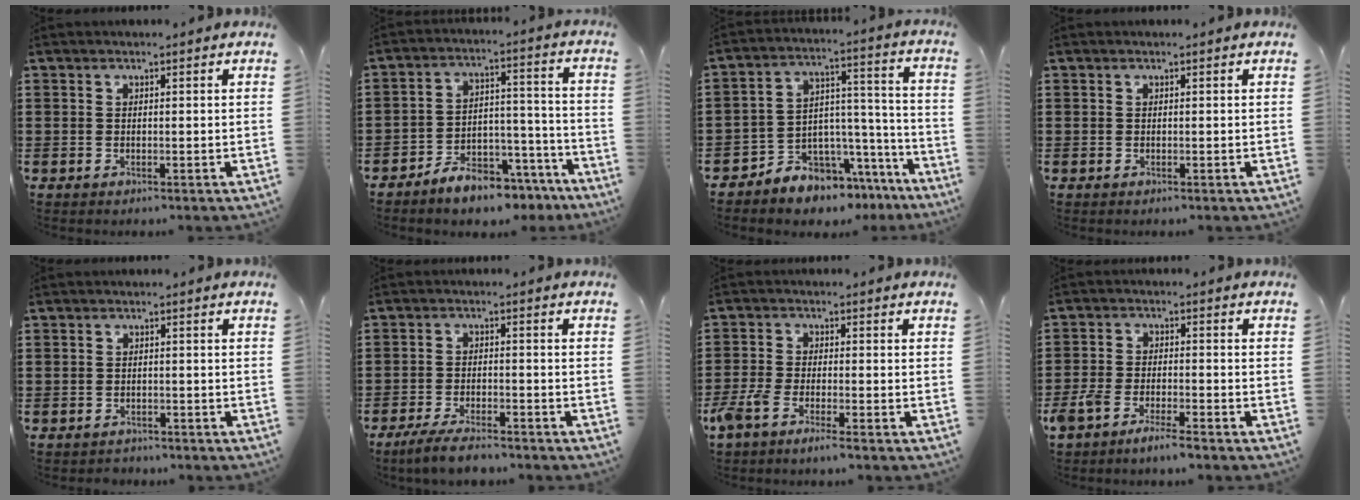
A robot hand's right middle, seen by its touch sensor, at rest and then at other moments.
{"total": 7.1, "force": [-6.5, 1.9, 1.9], "torque": [-0.031, 0.024, -0.125]}
{"total": 6.8, "force": [-6.2, 2.8, -0.4], "torque": [0.007, 0.009, -0.118]}
{"total": 0.0}
{"total": 1.2, "force": [-1.0, 0.5, -0.2], "torque": [0.001, 0.004, -0.024]}
{"total": 4.4, "force": [-3.9, 0.6, 1.9], "torque": [-0.045, -0.004, -0.079]}
{"total": 3.5, "force": [-2.7, 0.4, 2.2], "torque": [-0.066, -0.008, -0.058]}
{"total": 4.1, "force": [-3.6, 0.5, 2.0], "torque": [-0.055, -0.005, -0.074]}